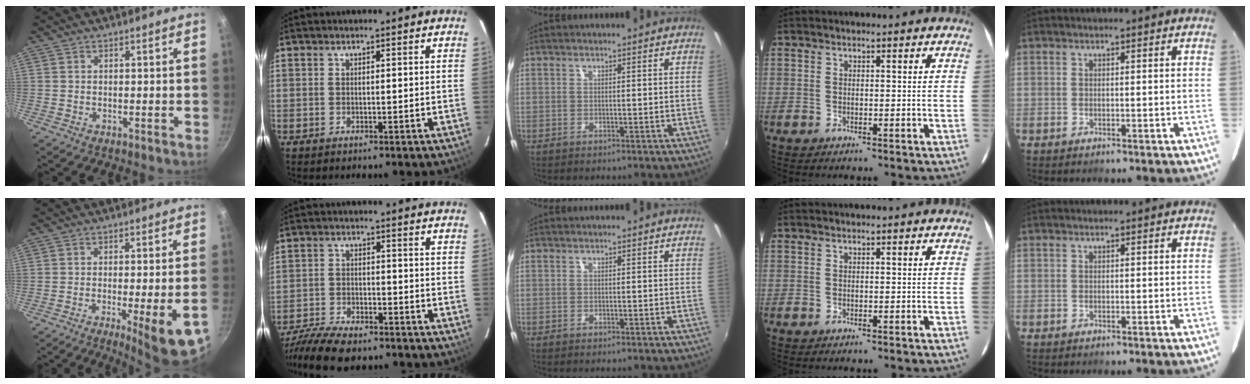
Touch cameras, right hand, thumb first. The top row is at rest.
{"thumb": {"total": 11.8, "force": [-4.5, 1.7, 10.8], "torque": [-0.139, 0.003, -0.057]}, "index": {"total": 13.0, "force": [-11.0, 3.9, 5.7], "torque": [-0.143, -0.018, -0.196]}}